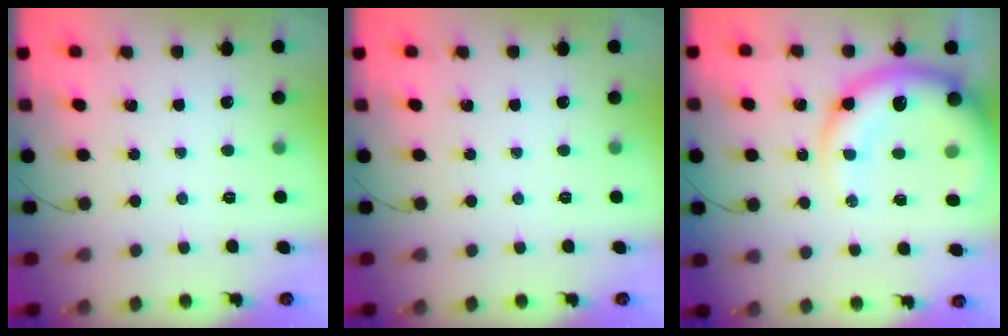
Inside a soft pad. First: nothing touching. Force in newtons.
{"total": 0.0}
{"total": 16.0, "press": 15.6, "slide": 3.6}